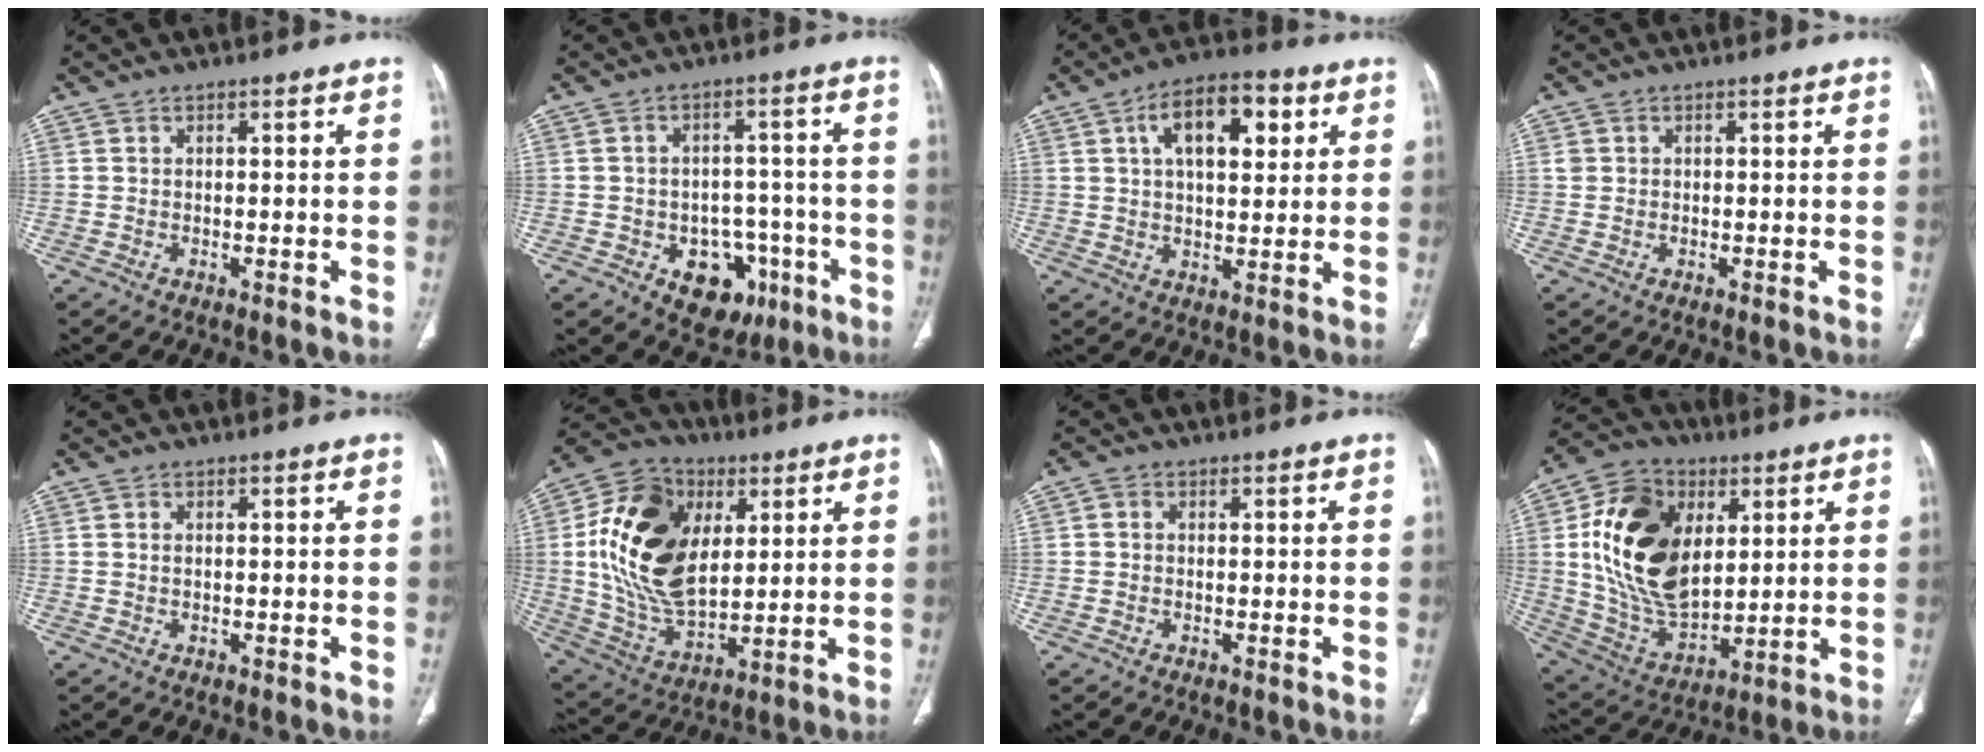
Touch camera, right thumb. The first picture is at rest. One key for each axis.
{"total": 11.0, "fx": -4.7, "fy": 8.0, "fz": 5.9, "tx": -0.039, "ty": 0.036, "tz": -0.052}
{"total": 12.7, "fx": 4.4, "fy": 6.4, "fz": 10.0, "tx": -0.133, "ty": 0.003, "tz": 0.068}
{"total": 1.6, "fx": 0.4, "fy": 1.4, "fz": 0.5, "tx": -0.005, "ty": 0.003, "tz": 0.009}
{"total": 0.6, "fx": 0.2, "fy": 0.3, "fz": 0.5, "tx": -0.014, "ty": 0.005, "tz": 0.005}
{"total": 22.4, "fx": 5.1, "fy": 14.2, "fz": 16.6, "tx": -0.293, "ty": -0.016, "tz": 0.093}
{"total": 1.0, "fx": 0.1, "fy": 0.9, "fz": 0.5, "tx": -0.005, "ty": 0.002, "tz": -0.001}
{"total": 22.2, "fx": 5.2, "fy": 14.3, "fz": 16.2, "tx": -0.276, "ty": -0.020, "tz": 0.102}